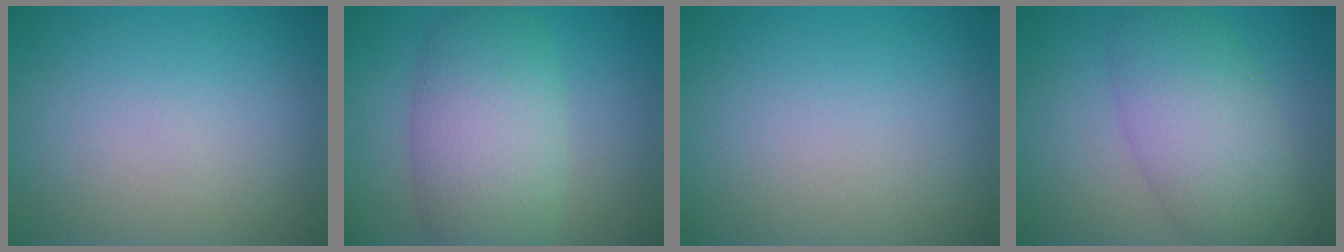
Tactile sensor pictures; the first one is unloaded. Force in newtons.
{"total": 7.4, "press": 7.4, "slide": 0.4}
{"total": 0.0}
{"total": 6.5, "press": 6.5, "slide": 0.1}